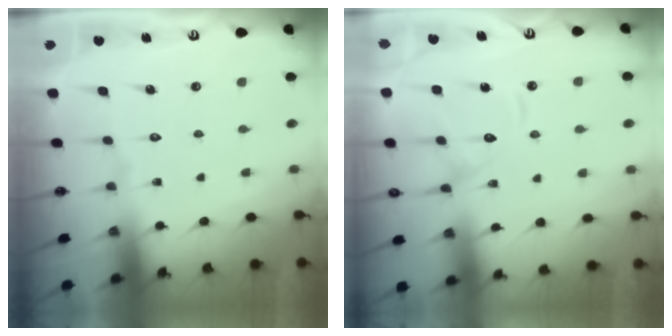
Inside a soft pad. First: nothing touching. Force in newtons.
{"total": 12.4, "press": 12.3, "slide": 1.2}